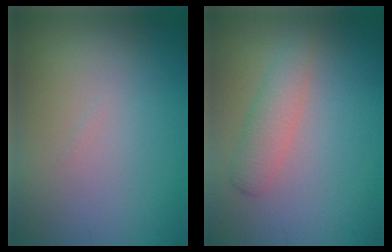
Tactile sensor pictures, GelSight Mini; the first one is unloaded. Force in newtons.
{"total": 2.5, "press": 2.5, "slide": 0.0}